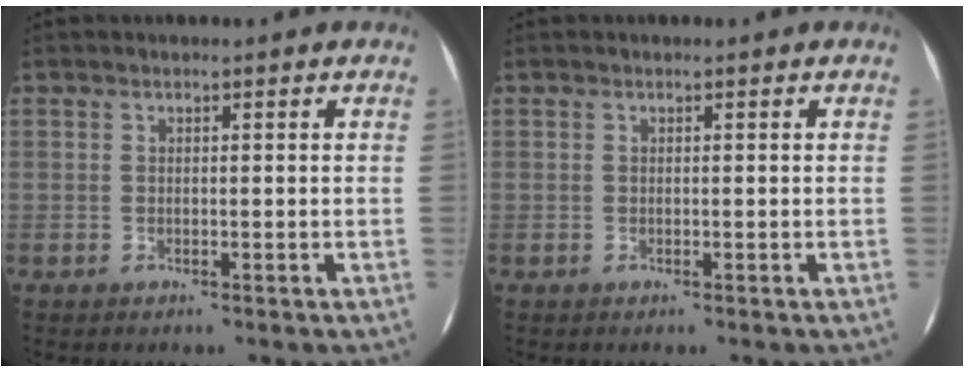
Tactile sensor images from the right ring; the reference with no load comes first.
{"total": 0.0}